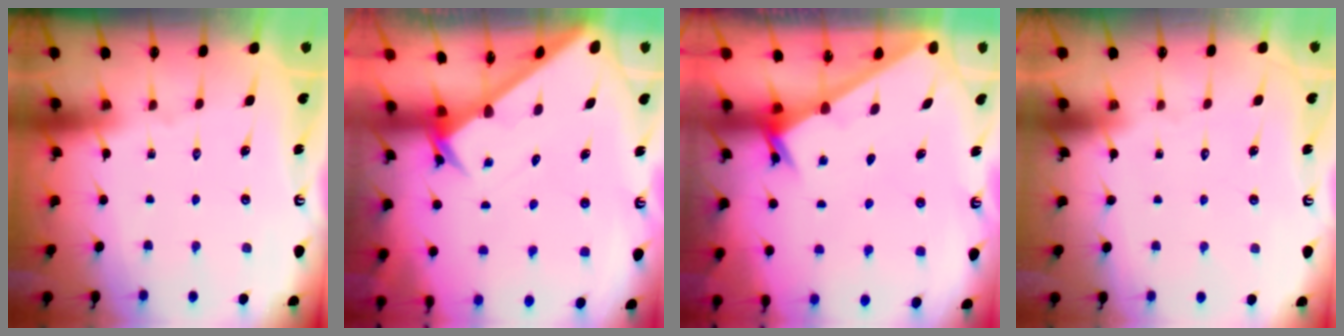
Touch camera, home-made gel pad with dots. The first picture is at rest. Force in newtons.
{"total": 2.7, "press": 2.7, "slide": 0.1}
{"total": 2.4, "press": 2.4, "slide": 0.2}
{"total": 1.6, "press": 1.6, "slide": 0.1}